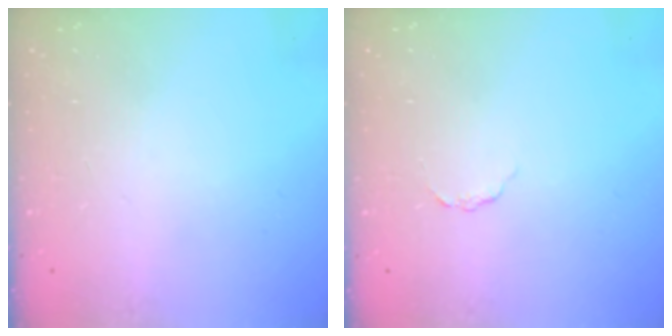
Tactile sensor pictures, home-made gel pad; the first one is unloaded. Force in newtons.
{"total": 1.5, "press": 1.5, "slide": 0.2}